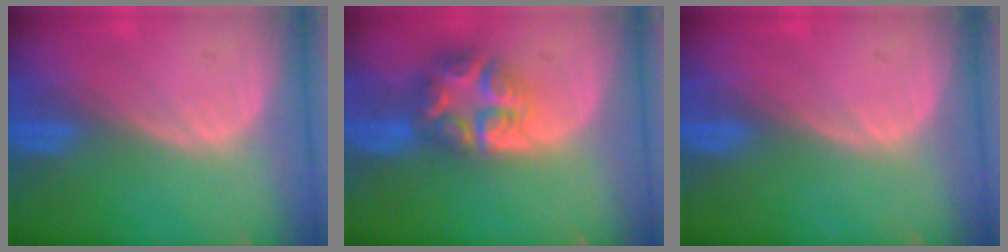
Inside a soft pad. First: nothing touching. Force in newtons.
{"total": 8.0, "press": 7.0, "slide": 3.9}
{"total": 0.0}